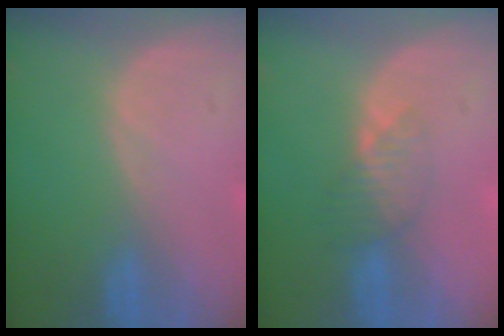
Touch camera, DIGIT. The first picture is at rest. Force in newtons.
{"total": 3.4, "press": 3.1, "slide": 1.5}